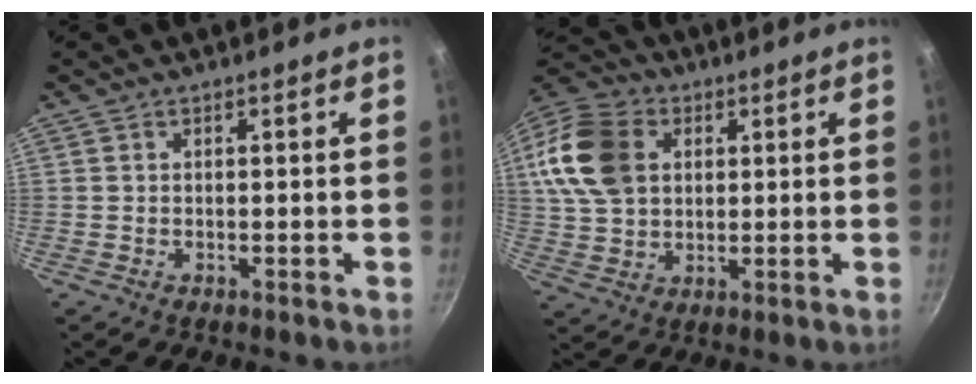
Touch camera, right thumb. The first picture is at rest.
{"total": 16.6, "force": [3.9, 12.4, 10.4], "torque": [-0.192, 0.013, 0.068]}